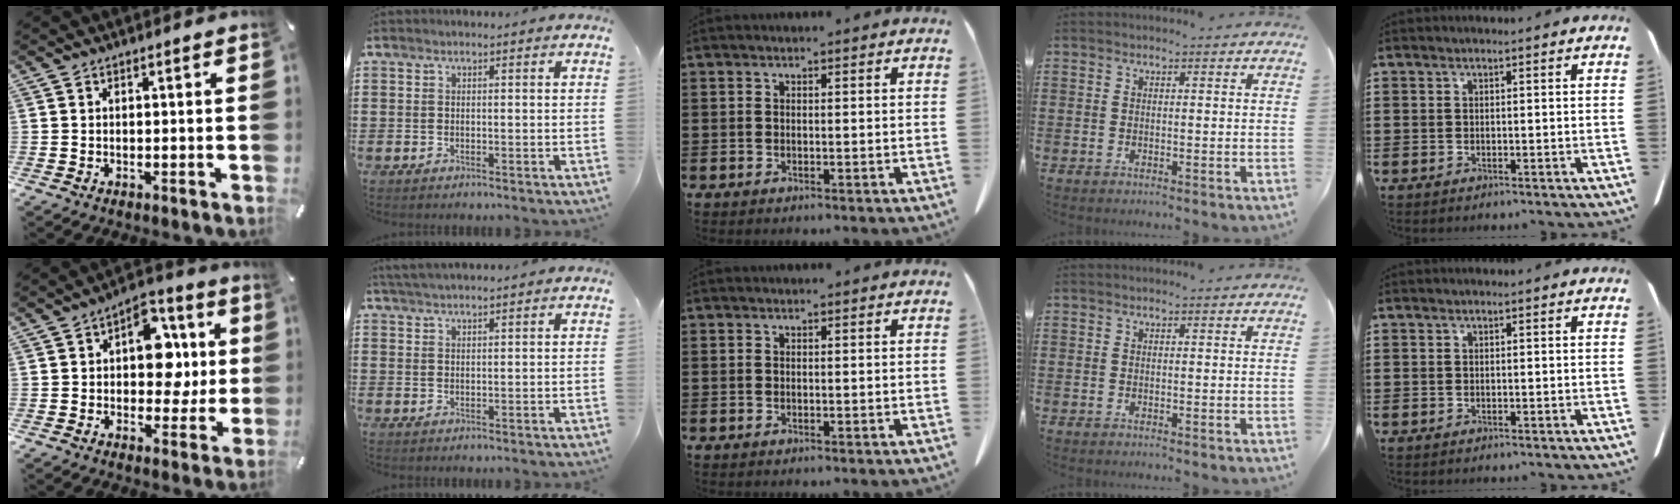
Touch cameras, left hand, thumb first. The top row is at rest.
{"thumb": {"total": 12.4, "force": [1.7, 9.1, 8.2], "torque": [-0.110, -0.011, 0.033]}, "index": {"total": 2.0, "force": [1.9, -0.1, 0.7], "torque": [-0.017, 0.001, 0.037]}}